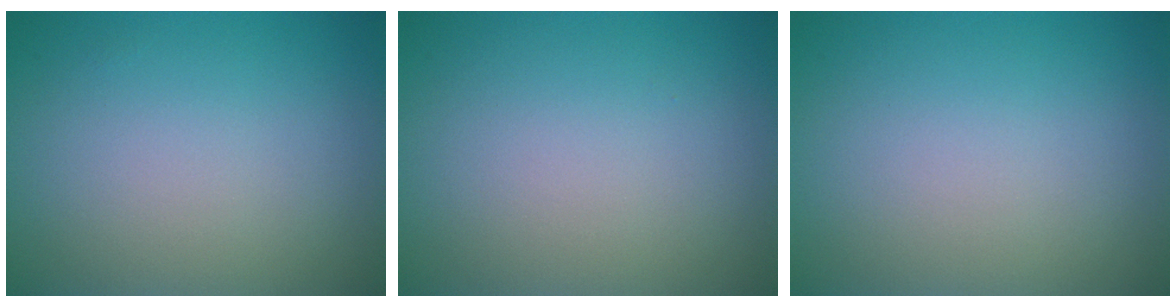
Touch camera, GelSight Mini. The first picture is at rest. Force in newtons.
{"total": 0.0}
{"total": 0.0}